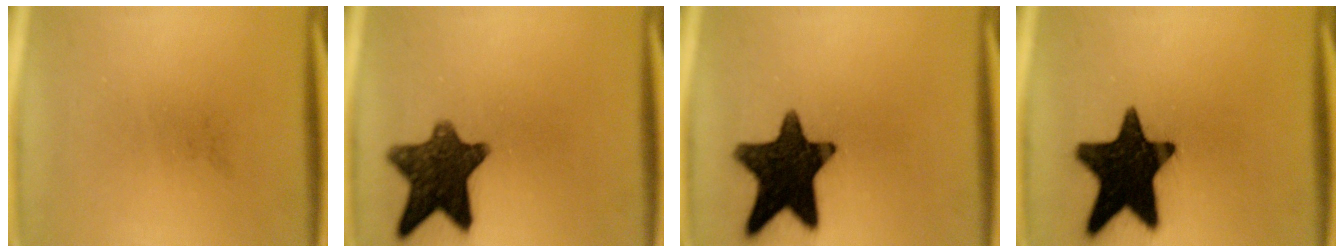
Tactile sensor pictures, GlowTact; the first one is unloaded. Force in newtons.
{"total": 12.0}
{"total": 16.0}
{"total": 18.2}